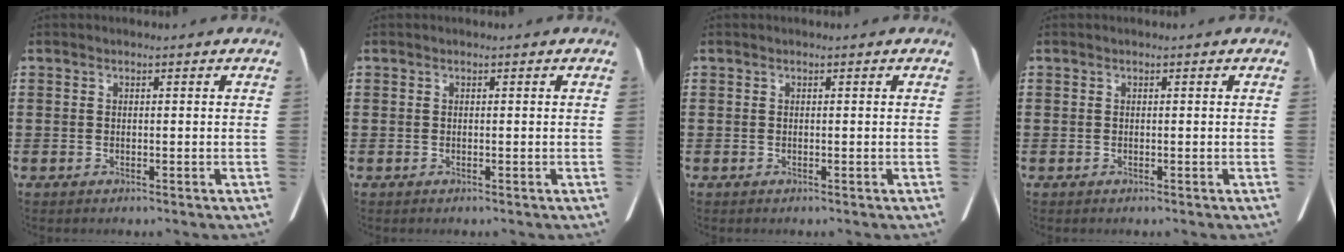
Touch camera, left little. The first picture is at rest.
{"total": 0.0}
{"total": 0.0}
{"total": 0.0}